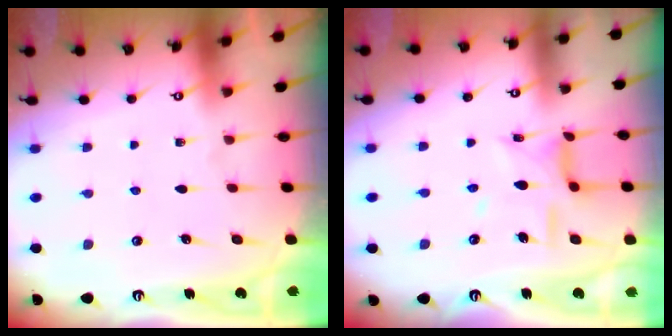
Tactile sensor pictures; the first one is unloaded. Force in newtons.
{"total": 10.6, "press": 10.6, "slide": 0.7}